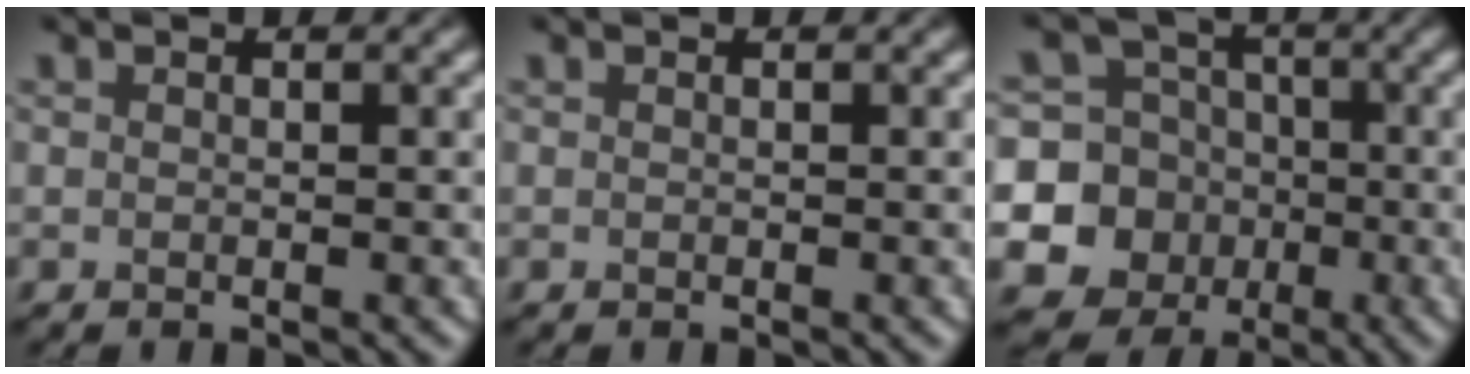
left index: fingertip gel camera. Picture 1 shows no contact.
{"total": 0.0}
{"total": 11.7, "force": [-2.1, 11.3, 2.3], "torque": [-0.079, 0.010, -0.048]}